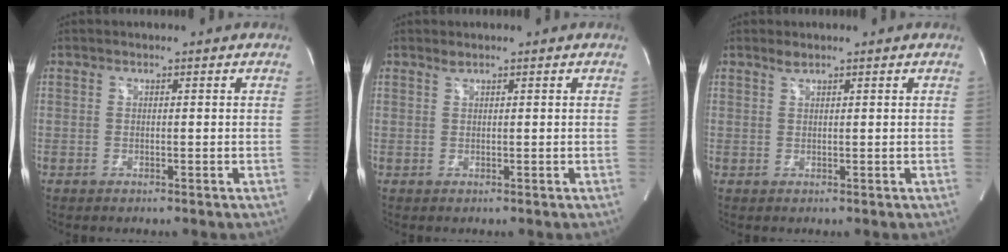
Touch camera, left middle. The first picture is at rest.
{"total": 0.6, "force": [0.5, -0.1, 0.2], "torque": [-0.008, 0.001, 0.014]}
{"total": 1.0, "force": [0.9, 0.0, 0.4], "torque": [-0.012, 0.003, 0.020]}